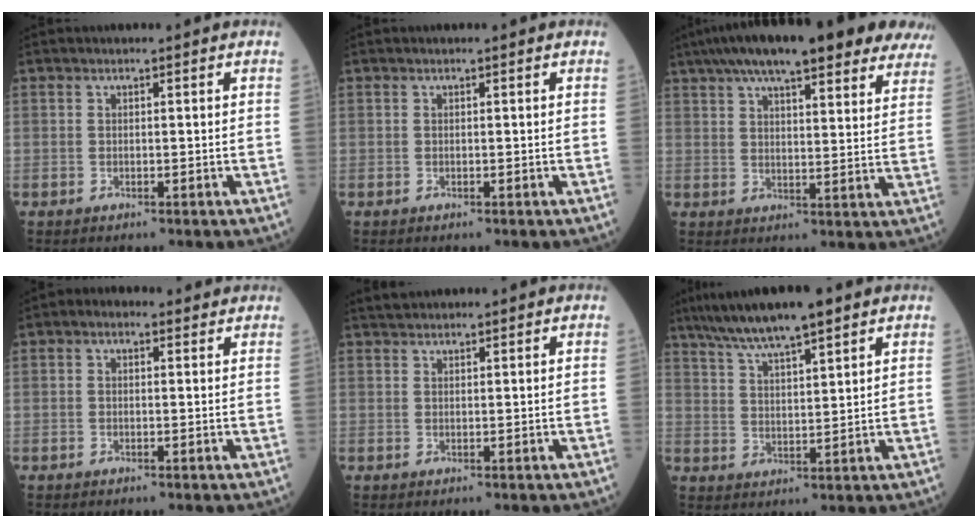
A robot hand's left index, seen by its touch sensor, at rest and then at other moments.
{"total": 0.0}
{"total": 23.4, "force": [18.0, 4.9, 14.1], "torque": [-0.220, 0.053, 0.231]}
{"total": 2.8, "force": [1.7, 1.8, 1.4], "torque": [-0.027, 0.025, 0.023]}
{"total": 2.0, "force": [1.9, 0.4, 0.2], "torque": [-0.004, 0.020, 0.035]}
{"total": 9.8, "force": [7.5, 1.1, 6.2], "torque": [-0.111, 0.018, 0.134]}